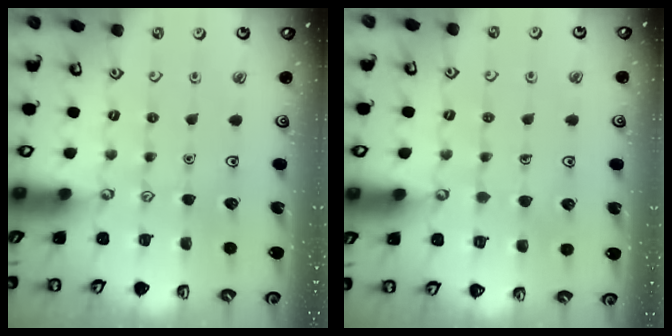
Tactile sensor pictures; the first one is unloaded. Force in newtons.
{"total": 4.8, "press": 4.8, "slide": 0.4}